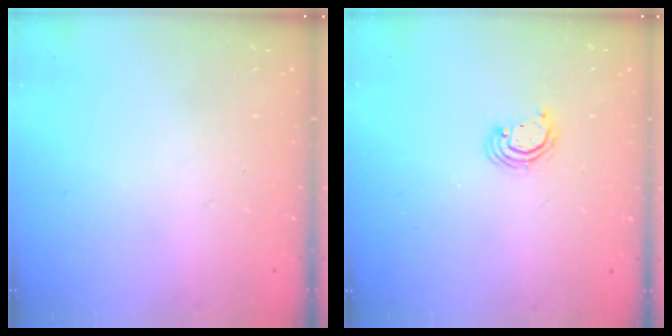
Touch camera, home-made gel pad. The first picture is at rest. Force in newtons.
{"total": 2.4, "press": 2.4, "slide": 0.1}